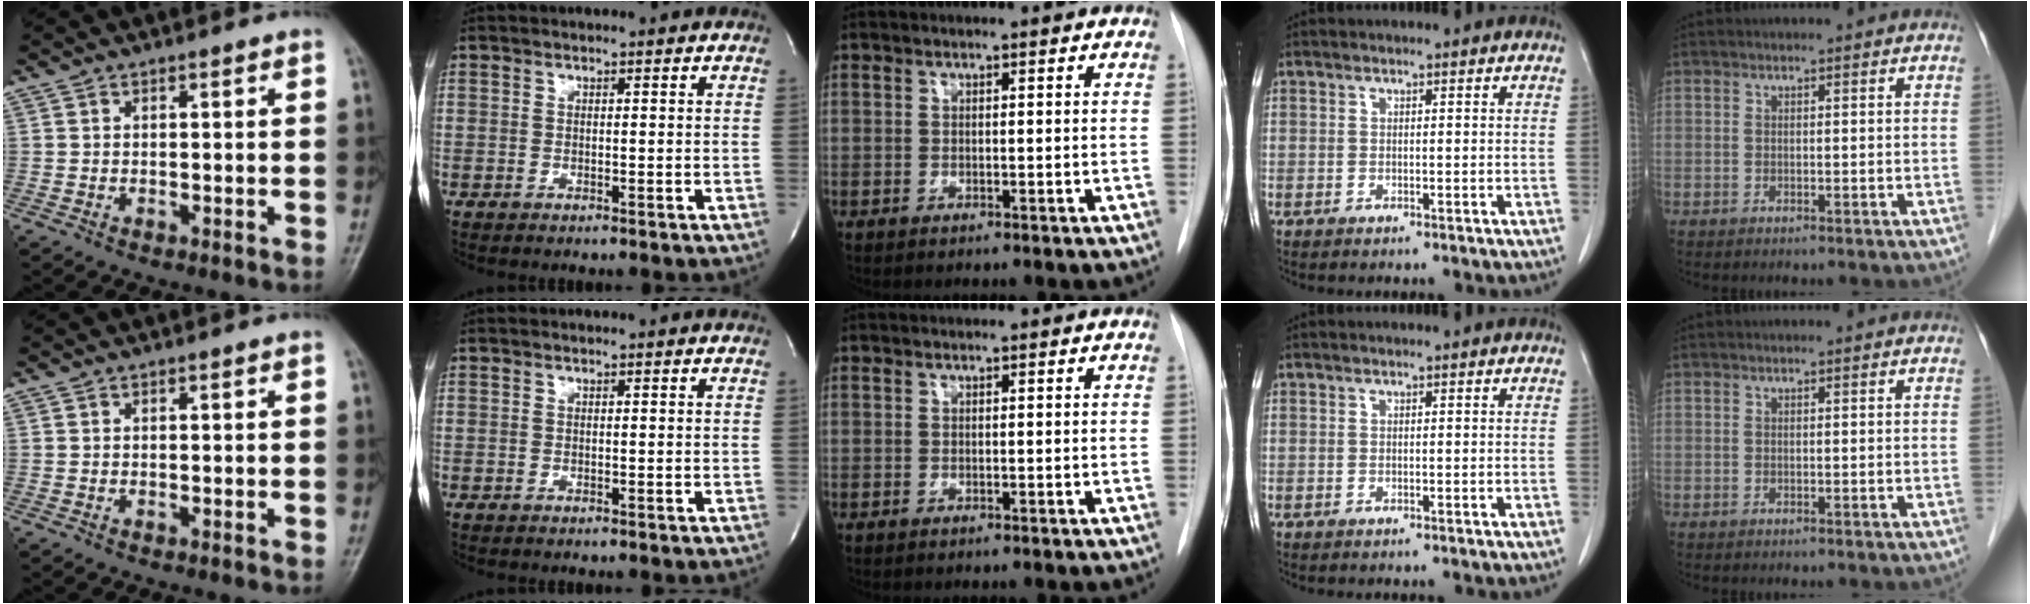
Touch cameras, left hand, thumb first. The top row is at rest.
{}